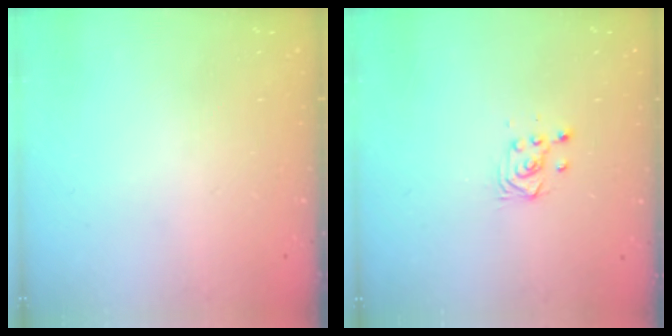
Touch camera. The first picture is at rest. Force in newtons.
{"total": 4.1, "press": 4.0, "slide": 1.0}